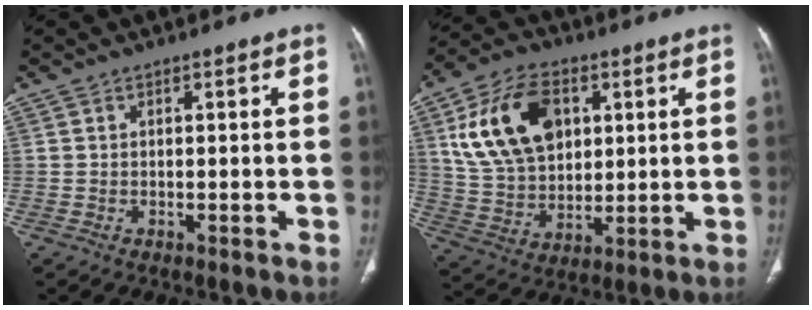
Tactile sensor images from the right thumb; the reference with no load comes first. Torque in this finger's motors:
{"motor_torque": [0.80, 2.30, 0.69, -0.18, 0.26]}